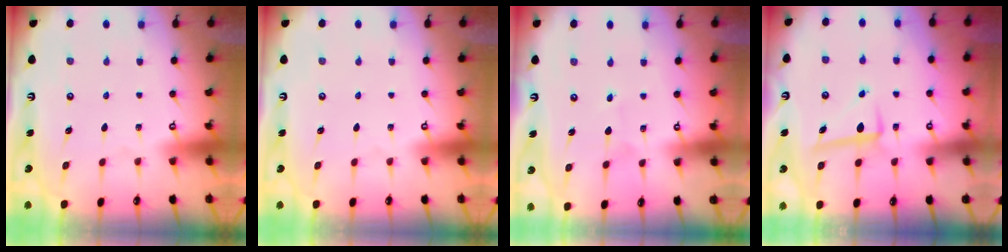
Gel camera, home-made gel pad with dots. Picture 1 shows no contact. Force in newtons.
{"total": 0.0}
{"total": 1.9, "press": 1.9, "slide": 0.2}
{"total": 6.6, "press": 6.5, "slide": 1.1}